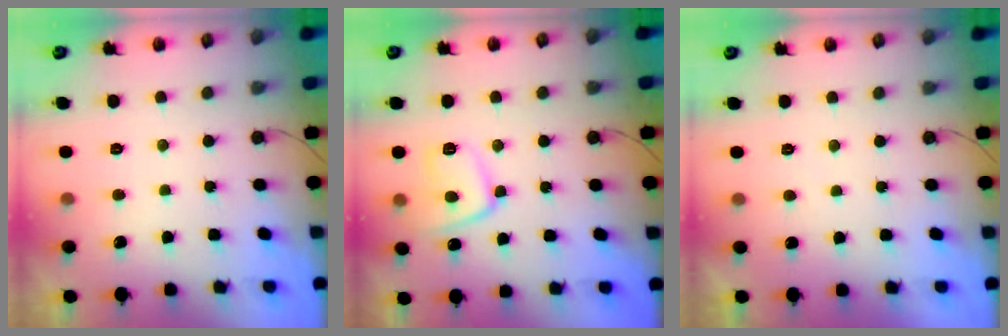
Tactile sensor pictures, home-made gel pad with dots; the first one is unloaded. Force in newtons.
{"total": 11.1, "press": 11.1, "slide": 0.8}
{"total": 0.8, "press": 0.7, "slide": 0.5}